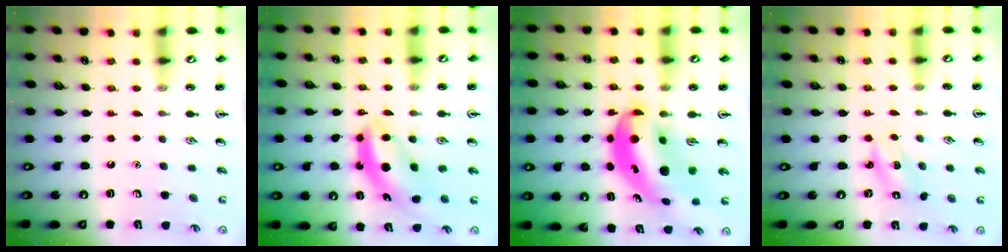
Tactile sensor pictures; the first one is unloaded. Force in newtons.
{"total": 5.3, "press": 5.2, "slide": 1.2}
{"total": 9.5, "press": 9.1, "slide": 2.5}
{"total": 2.2, "press": 2.1, "slide": 0.5}